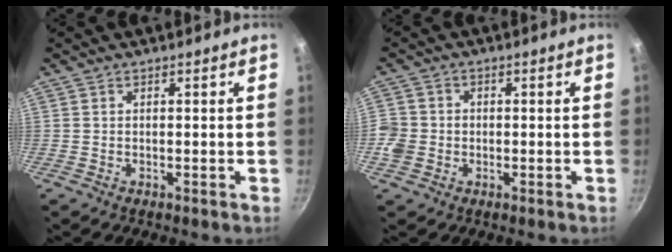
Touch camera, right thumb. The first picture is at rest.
{"total": 5.1, "force": [-1.0, 4.6, 2.0], "torque": [-0.031, 0.010, -0.020]}